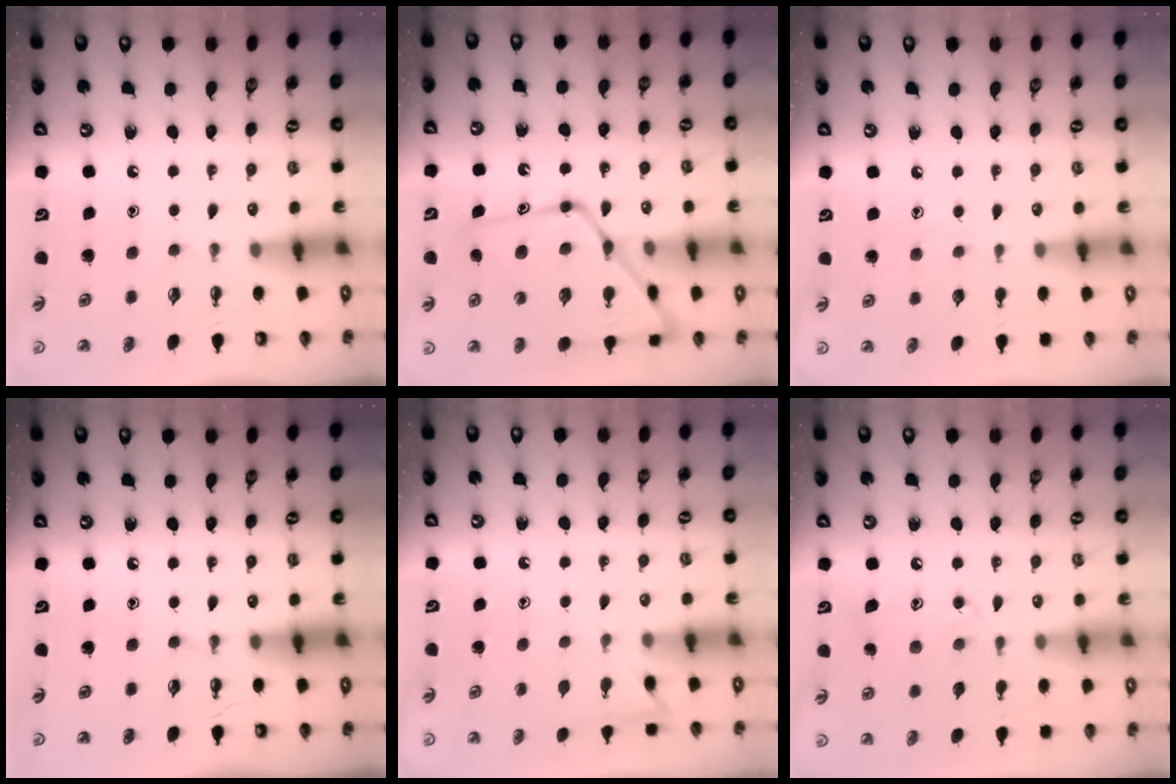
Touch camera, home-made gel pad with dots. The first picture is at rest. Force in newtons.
{"total": 19.6, "press": 19.6, "slide": 1.6}
{"total": 3.5, "press": 3.5, "slide": 0.4}
{"total": 0.0}
{"total": 5.5, "press": 5.5, "slide": 0.5}
{"total": 12.8, "press": 12.8, "slide": 0.8}